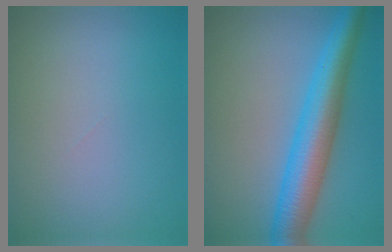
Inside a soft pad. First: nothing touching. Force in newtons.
{"total": 7.1, "press": 7.1, "slide": 0.1}